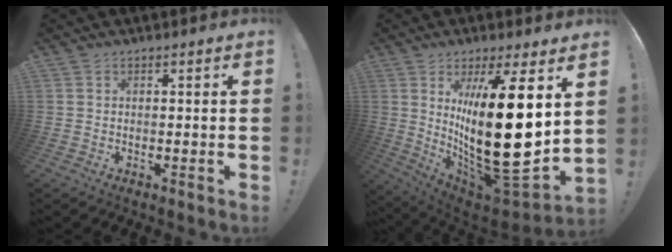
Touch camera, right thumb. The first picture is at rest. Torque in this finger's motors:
{"motor_torque": [0.81, 4.20, 1.83, -0.93, 0.89]}